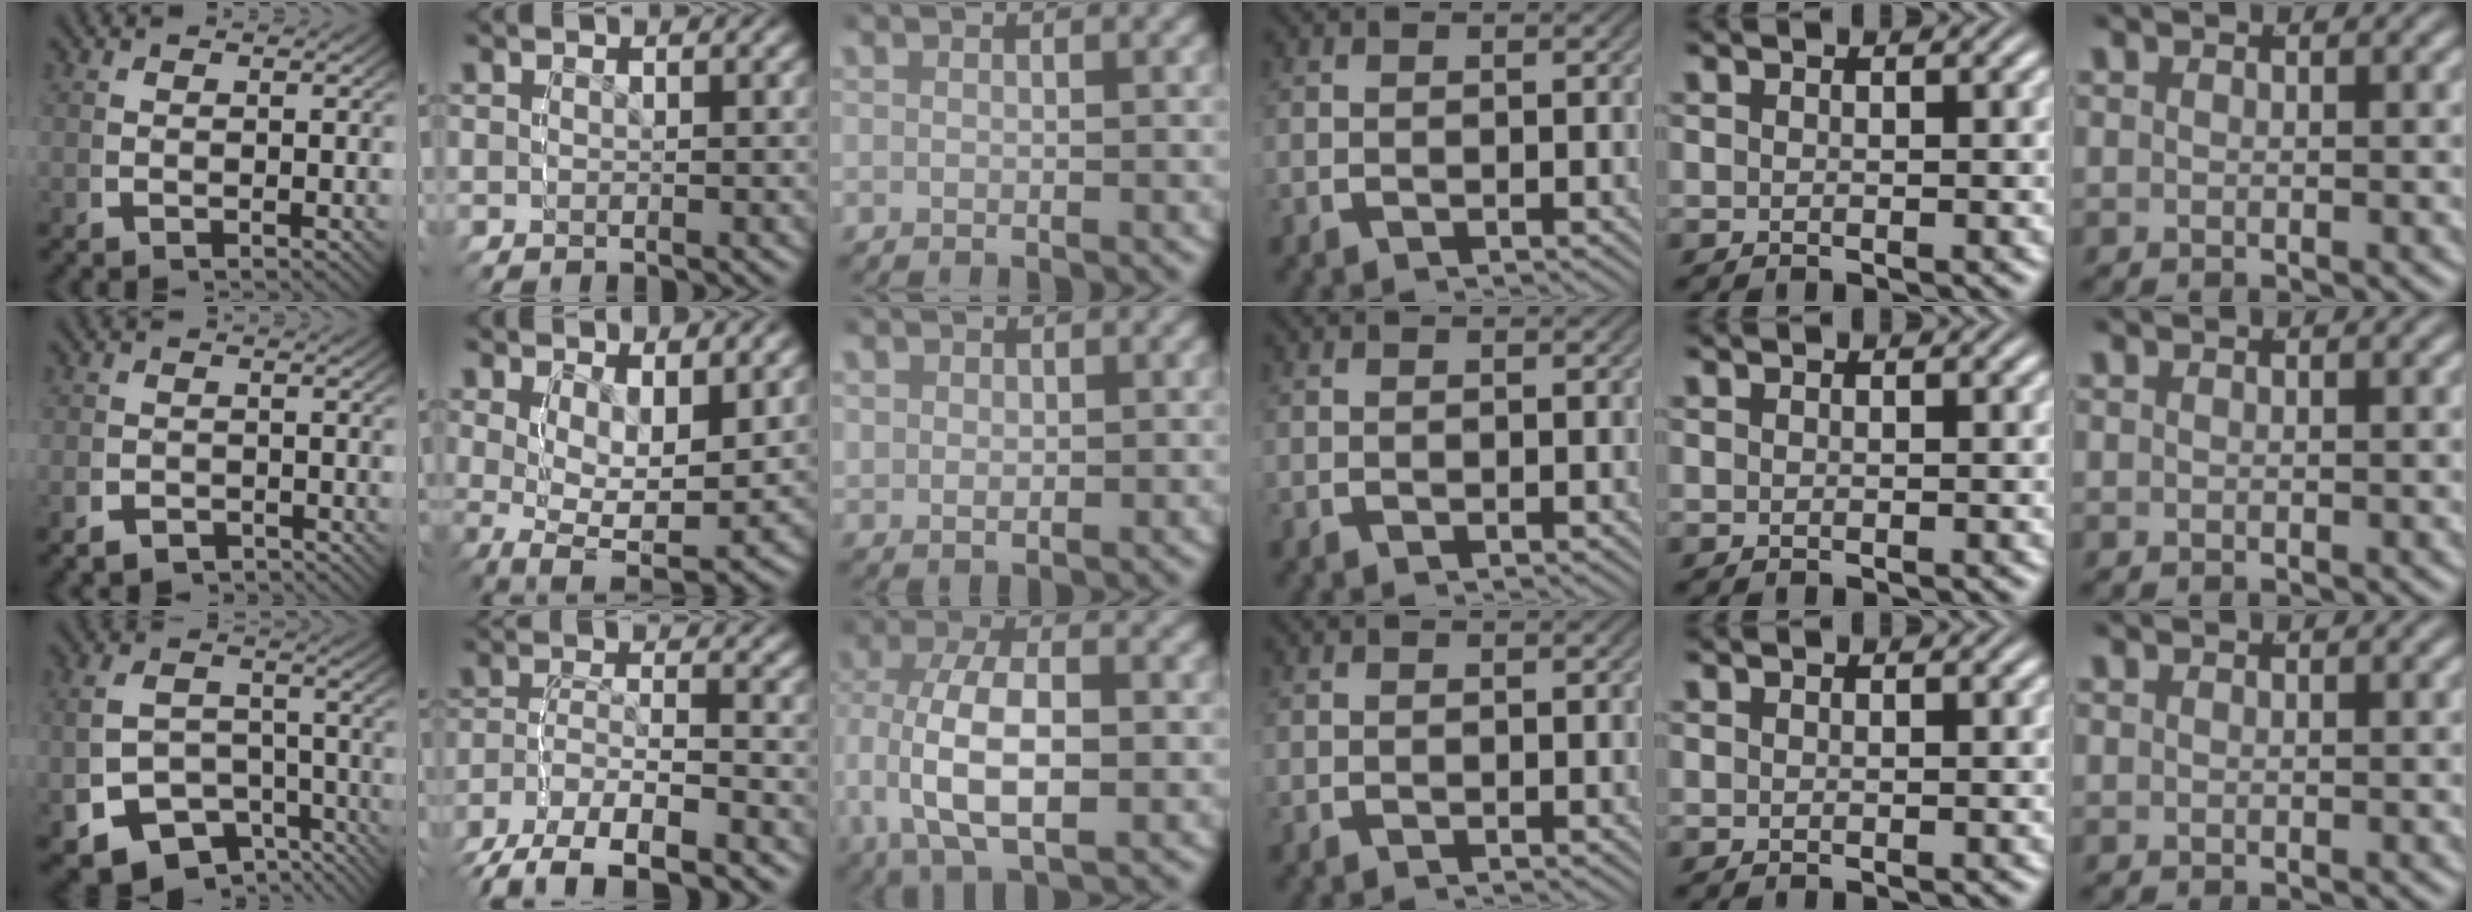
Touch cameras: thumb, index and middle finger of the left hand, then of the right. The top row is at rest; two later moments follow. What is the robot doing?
{"motion": "grasp_and_lifting", "object": "cloth"}